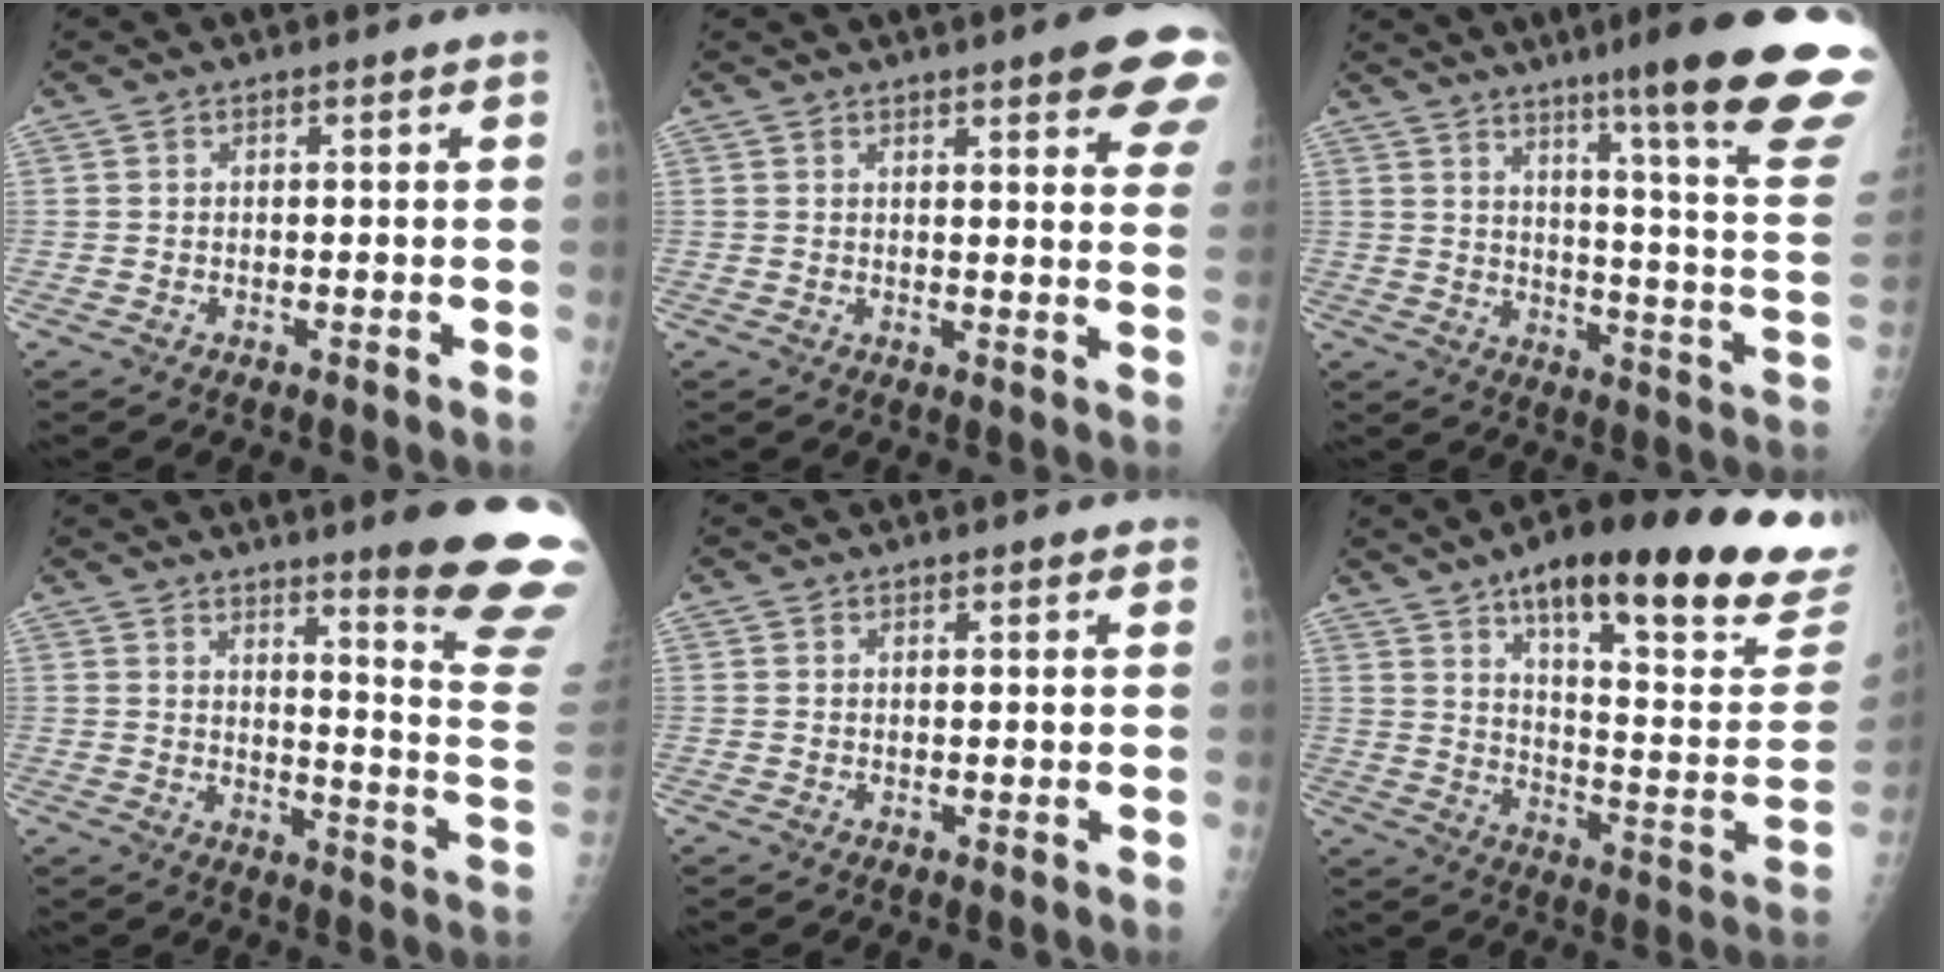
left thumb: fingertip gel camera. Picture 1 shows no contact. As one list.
[{"total": 12.0, "force": [7.2, 2.5, 9.3], "torque": [-0.087, -0.026, 0.077]}, {"total": 24.4, "force": [16.5, 0.5, 18.0], "torque": [-0.219, -0.103, 0.221]}, {"total": 17.5, "force": [12.4, 0.6, 12.3], "torque": [-0.126, -0.108, 0.159]}, {"total": 1.0, "force": [0.7, 0.4, 0.5], "torque": [-0.005, -0.002, 0.006]}, {"total": 29.0, "force": [18.5, 6.7, 21.3], "torque": [-0.271, -0.063, 0.265]}]